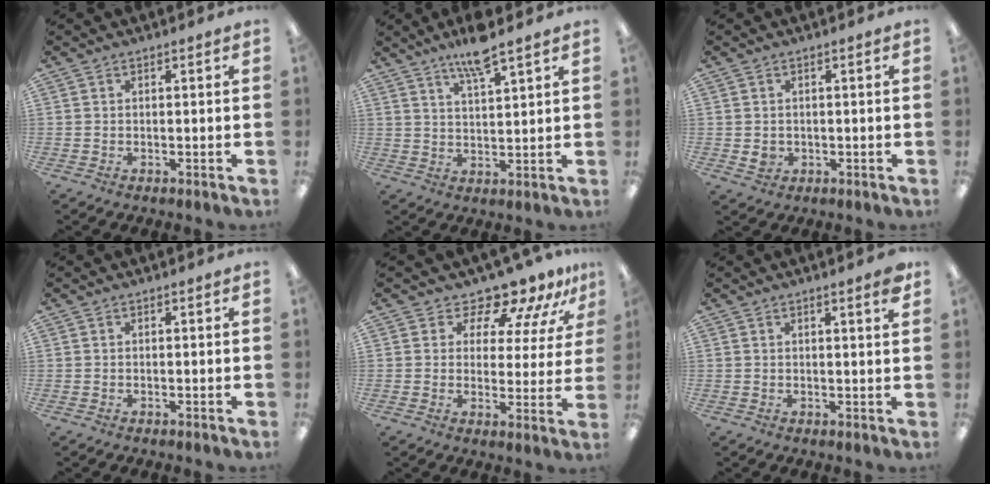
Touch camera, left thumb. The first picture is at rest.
{"total": 7.7, "force": [6.0, 1.1, 4.8], "torque": [-0.092, -0.026, 0.101]}
{"total": 2.2, "force": [0.3, 1.9, 1.1], "torque": [-0.012, -0.001, 0.004]}
{"total": 0.0}
{"total": 10.8, "force": [9.8, 3.6, 3.0], "torque": [-0.050, -0.086, 0.176]}
{"total": 2.8, "force": [2.0, -0.1, 1.9], "torque": [-0.026, -0.011, 0.031]}